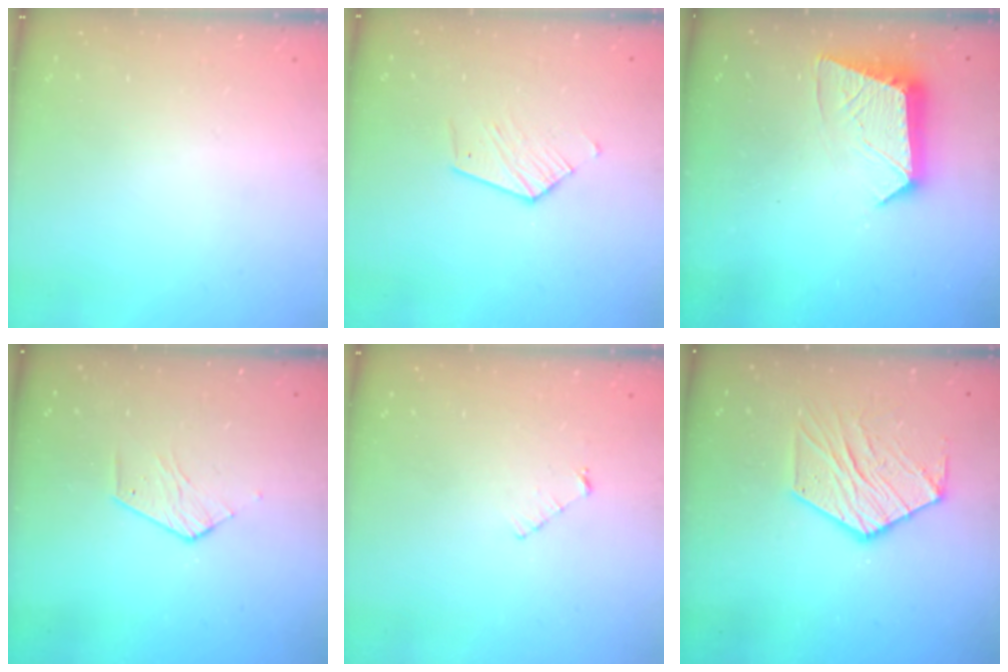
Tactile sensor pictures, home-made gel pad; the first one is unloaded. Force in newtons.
{"total": 6.3, "press": 6.3, "slide": 0.2}
{"total": 11.5, "press": 11.5, "slide": 0.7}
{"total": 3.9, "press": 3.9, "slide": 0.4}
{"total": 3.3, "press": 3.2, "slide": 0.3}
{"total": 11.9, "press": 11.8, "slide": 0.7}